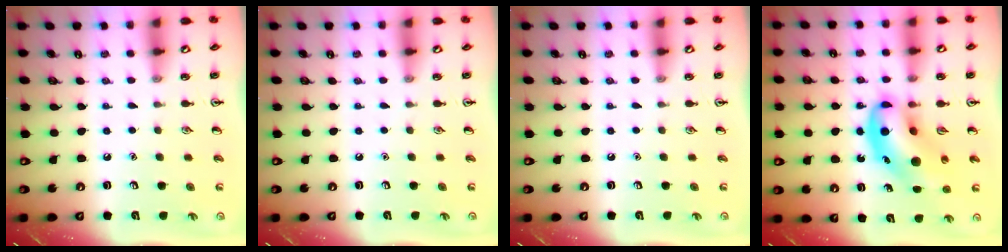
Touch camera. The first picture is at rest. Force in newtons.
{"total": 0.0}
{"total": 0.0}
{"total": 13.9, "press": 13.4, "slide": 3.8}